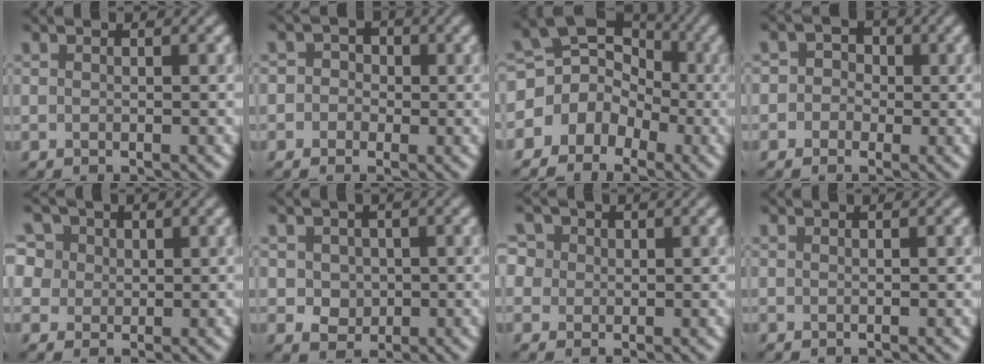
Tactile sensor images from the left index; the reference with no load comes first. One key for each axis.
{"total": 2.1, "fx": -0.3, "fy": 2.0, "fz": 0.5, "tx": 0.029, "ty": 0.005, "tz": -0.032}
{"total": 7.1, "fx": -1.9, "fy": 6.1, "fz": 3.1, "tx": -0.010, "ty": 0.017, "tz": -0.060}
{"total": 2.7, "fx": -0.6, "fy": 2.5, "fz": 0.6, "tx": 0.030, "ty": 0.014, "tz": -0.036}
{"total": 8.6, "fx": 4.6, "fy": 6.1, "fz": 4.0, "tx": -0.084, "ty": 0.028, "tz": 0.053}
{"total": 2.6, "fx": 0.3, "fy": 2.3, "fz": 1.3, "tx": -0.020, "ty": 0.003, "tz": 0.001}
{"total": 5.5, "fx": 2.5, "fy": 4.2, "fz": 2.5, "tx": -0.051, "ty": 0.024, "tz": 0.017}
{"total": 0.0}